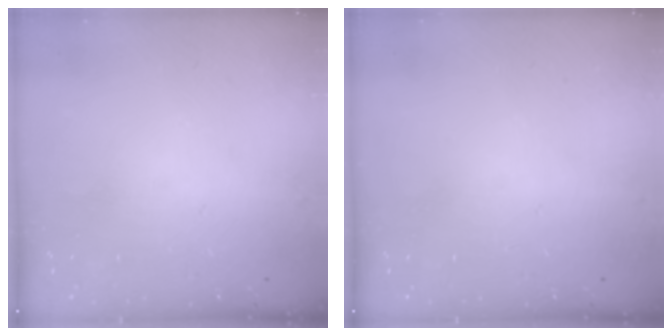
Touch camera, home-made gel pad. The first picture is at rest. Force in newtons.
{"total": 0.0}